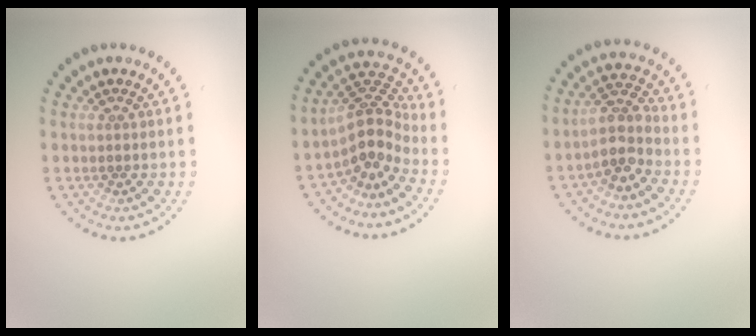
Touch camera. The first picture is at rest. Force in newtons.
{"total": 3.9, "press": 2.8, "slide": 2.8}
{"total": 3.1, "press": 2.3, "slide": 2.0}